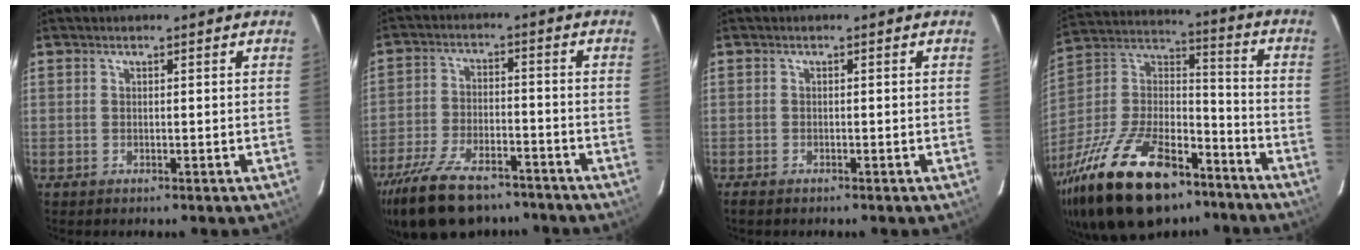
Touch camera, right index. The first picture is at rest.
{"total": 20.2, "force": [-15.5, 8.4, 9.8], "torque": [-0.220, -0.021, -0.250]}
{"total": 1.6, "force": [-1.4, 0.5, 0.8], "torque": [-0.021, -0.004, -0.026]}
{"total": 32.1, "force": [-20.7, 14.7, 19.6], "torque": [-0.401, -0.012, -0.330]}